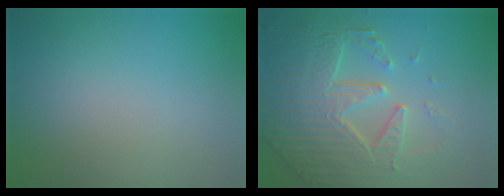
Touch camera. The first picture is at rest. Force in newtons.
{"total": 8.8, "press": 6.0, "slide": 6.4}